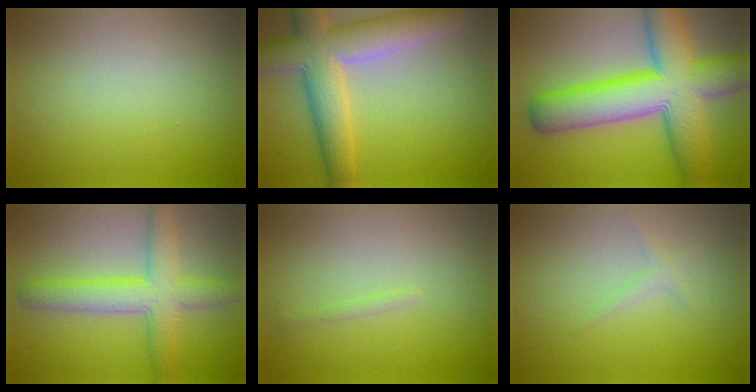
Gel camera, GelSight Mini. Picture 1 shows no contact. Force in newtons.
{"total": 8.3, "press": 8.3, "slide": 0.7}
{"total": 12.1, "press": 12.1, "slide": 0.5}
{"total": 5.6, "press": 5.6, "slide": 0.1}
{"total": 0.6, "press": 0.6, "slide": 0.0}
{"total": 0.9, "press": 0.9, "slide": 0.1}